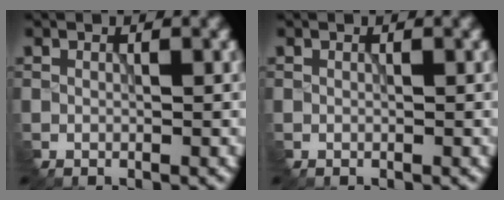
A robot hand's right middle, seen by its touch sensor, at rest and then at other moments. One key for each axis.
{"total": 0.0}